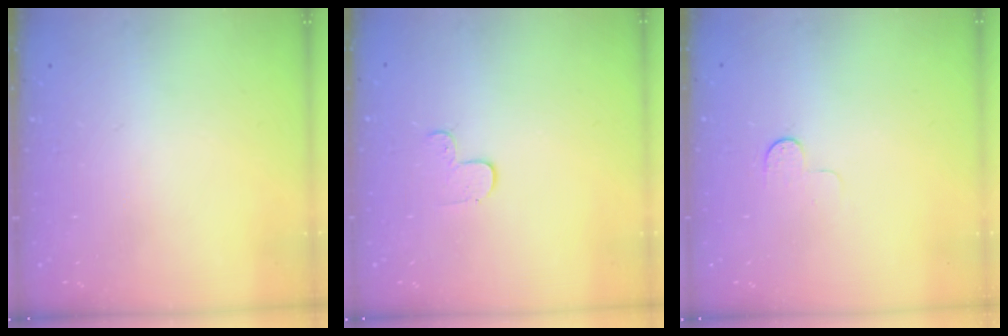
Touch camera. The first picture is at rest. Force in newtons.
{"total": 3.5, "press": 3.5, "slide": 0.4}
{"total": 3.8, "press": 3.7, "slide": 0.3}